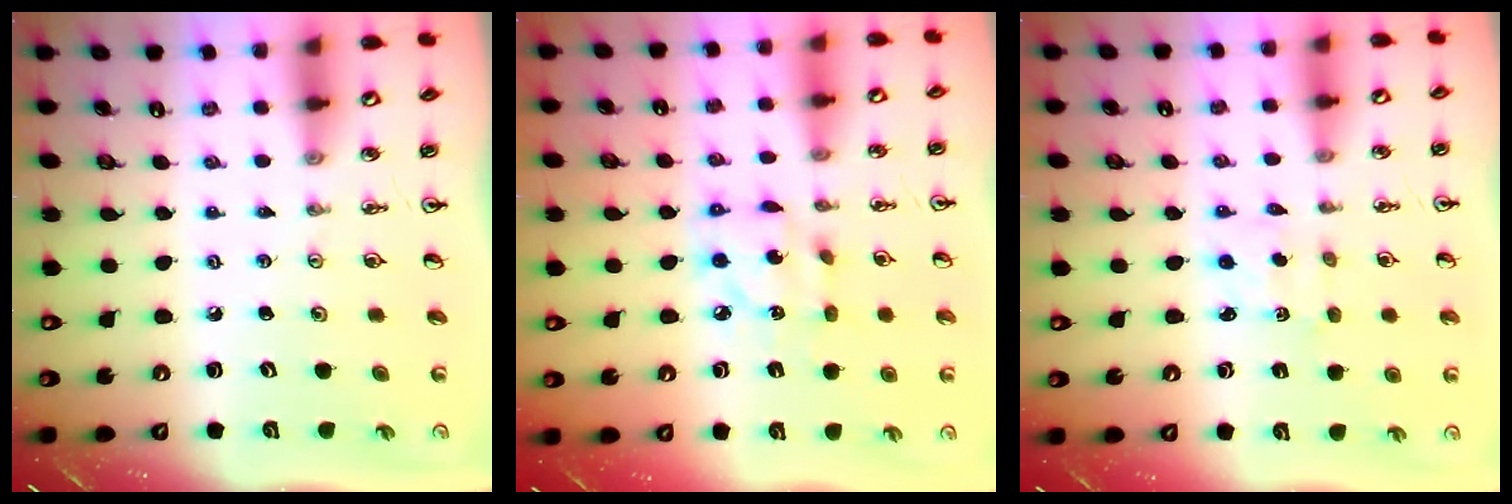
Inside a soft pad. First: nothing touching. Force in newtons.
{"total": 8.7, "press": 8.6, "slide": 0.4}
{"total": 1.3, "press": 1.2, "slide": 0.6}